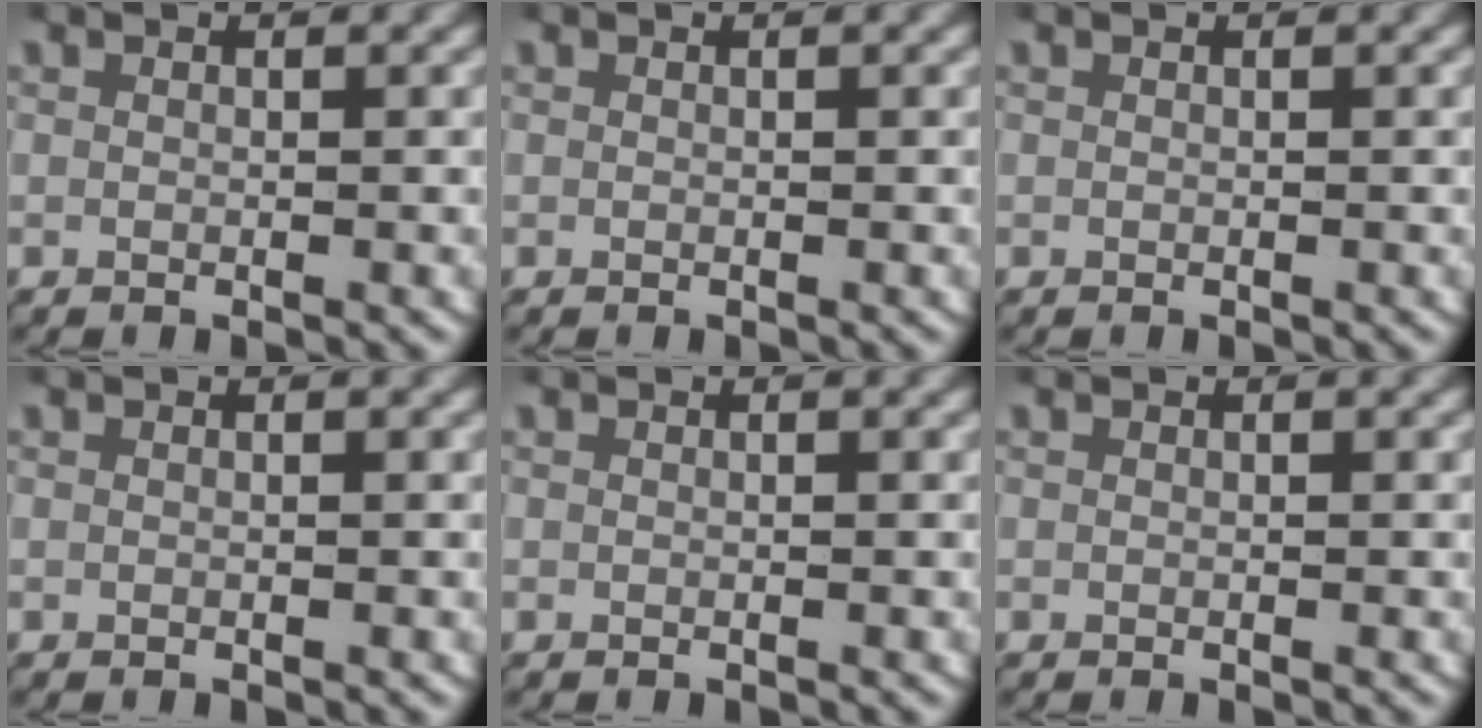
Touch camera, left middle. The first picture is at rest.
{"total": 0.0}
{"total": 0.0}
{"total": 0.0}
{"total": 0.0}
{"total": 0.0}